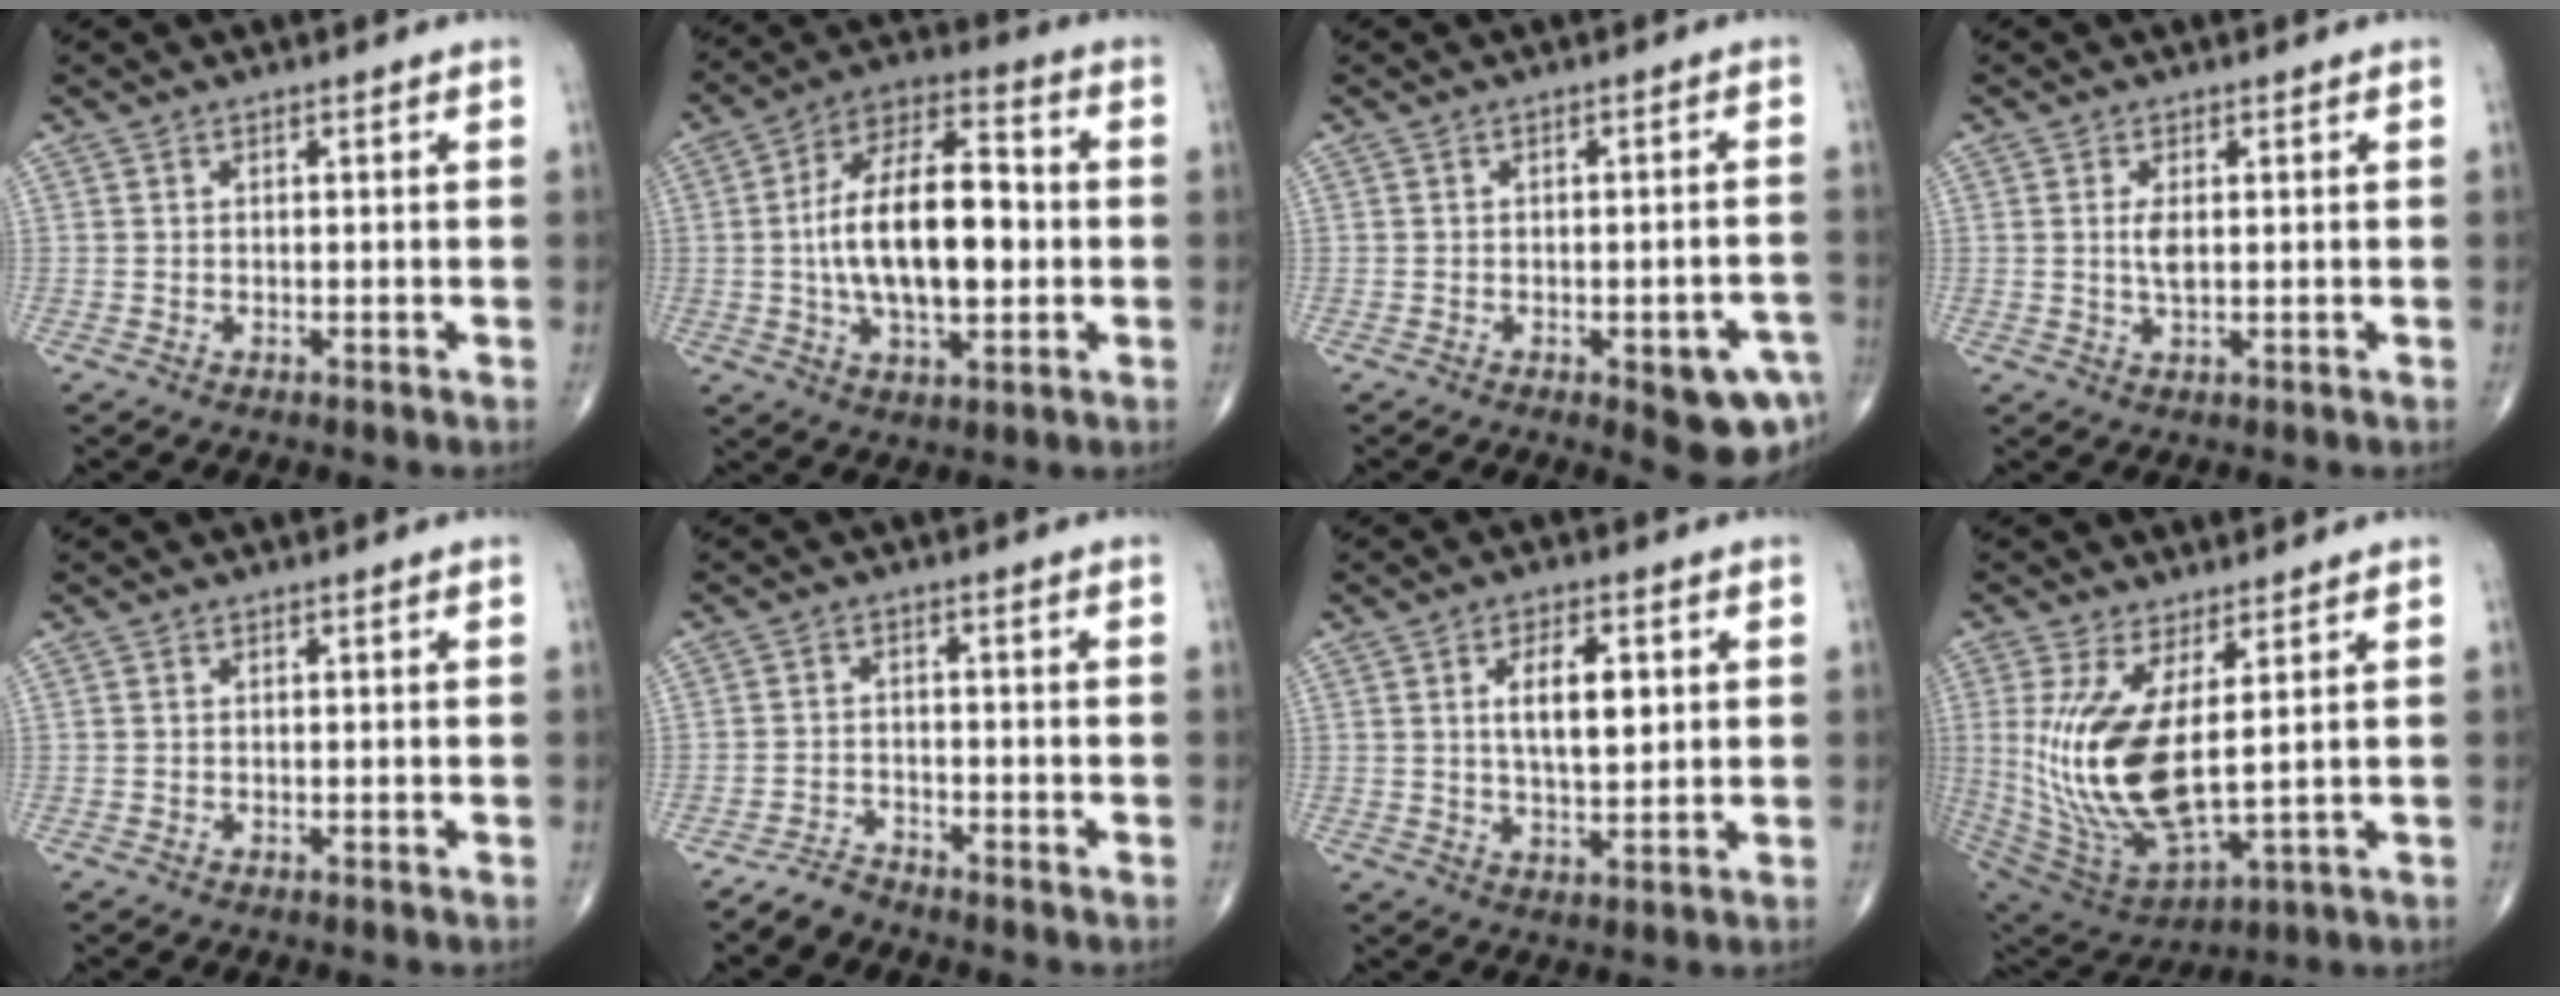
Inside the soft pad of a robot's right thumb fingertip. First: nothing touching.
{"total": 18.5, "force": [-0.6, 8.8, 16.3], "torque": [-0.272, 0.025, -0.013]}
{"total": 8.4, "force": [-3.5, 3.0, 7.0], "torque": [-0.064, 0.016, -0.035]}
{"total": 2.7, "force": [0.4, 1.0, 2.5], "torque": [-0.049, -0.006, 0.008]}
{"total": 0.0}
{"total": 2.7, "force": [-2.6, 0.6, 0.0], "torque": [0.005, 0.002, -0.053]}
{"total": 8.2, "force": [1.8, 3.6, 7.1], "torque": [-0.108, -0.009, 0.032]}
{"total": 16.9, "force": [2.4, 6.3, 15.4], "torque": [-0.333, -0.039, 0.067]}